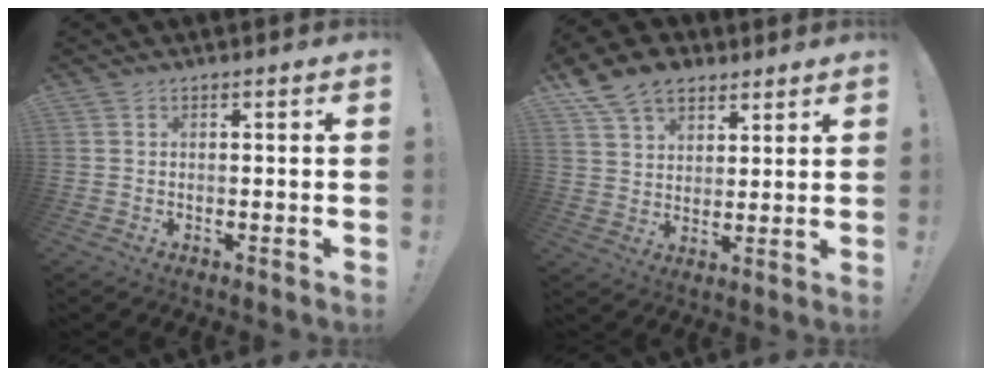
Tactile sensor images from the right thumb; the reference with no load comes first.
{"total": 11.5, "force": [7.7, 7.5, 4.2], "torque": [-0.072, -0.039, 0.152]}